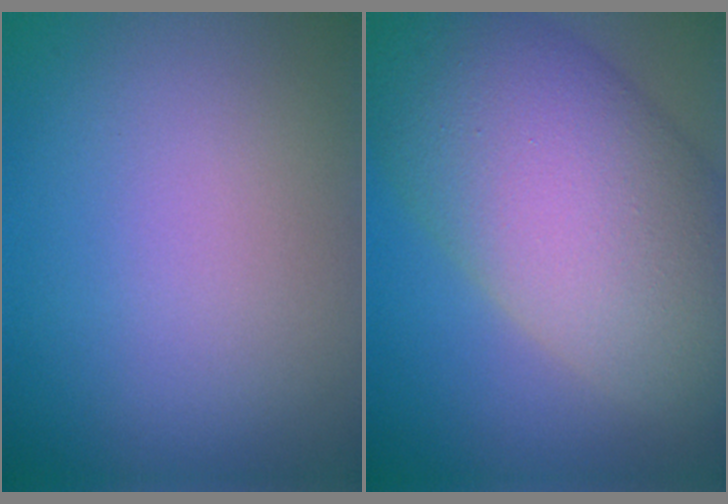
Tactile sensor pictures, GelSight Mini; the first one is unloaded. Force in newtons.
{"total": 14.5, "press": 14.5, "slide": 0.6}